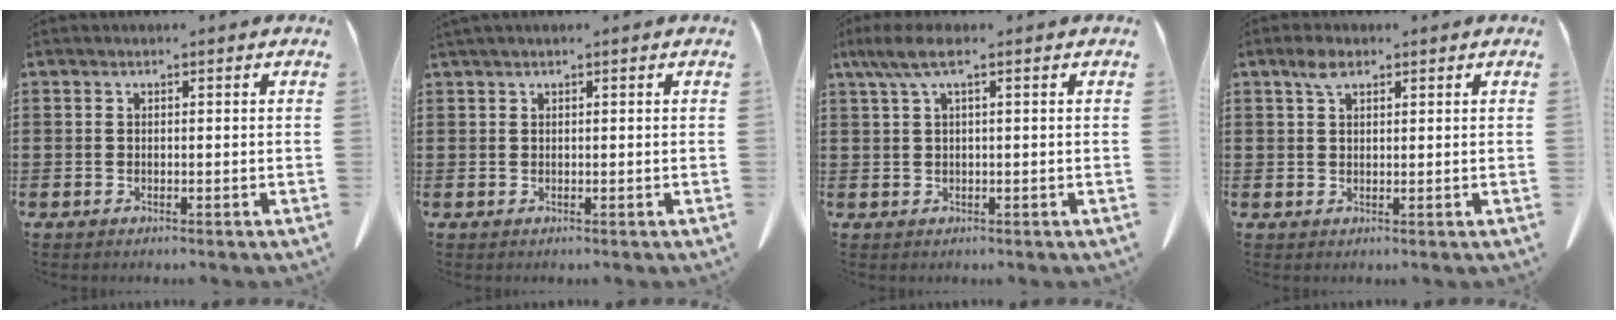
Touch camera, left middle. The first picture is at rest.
{"total": 0.6, "force": [0.4, 0.0, 0.4], "torque": [-0.009, -0.002, 0.010]}
{"total": 3.7, "force": [1.1, 0.6, 3.5], "torque": [-0.083, -0.006, 0.016]}
{"total": 2.6, "force": [1.5, 1.2, 1.7], "torque": [-0.040, 0.005, 0.028]}